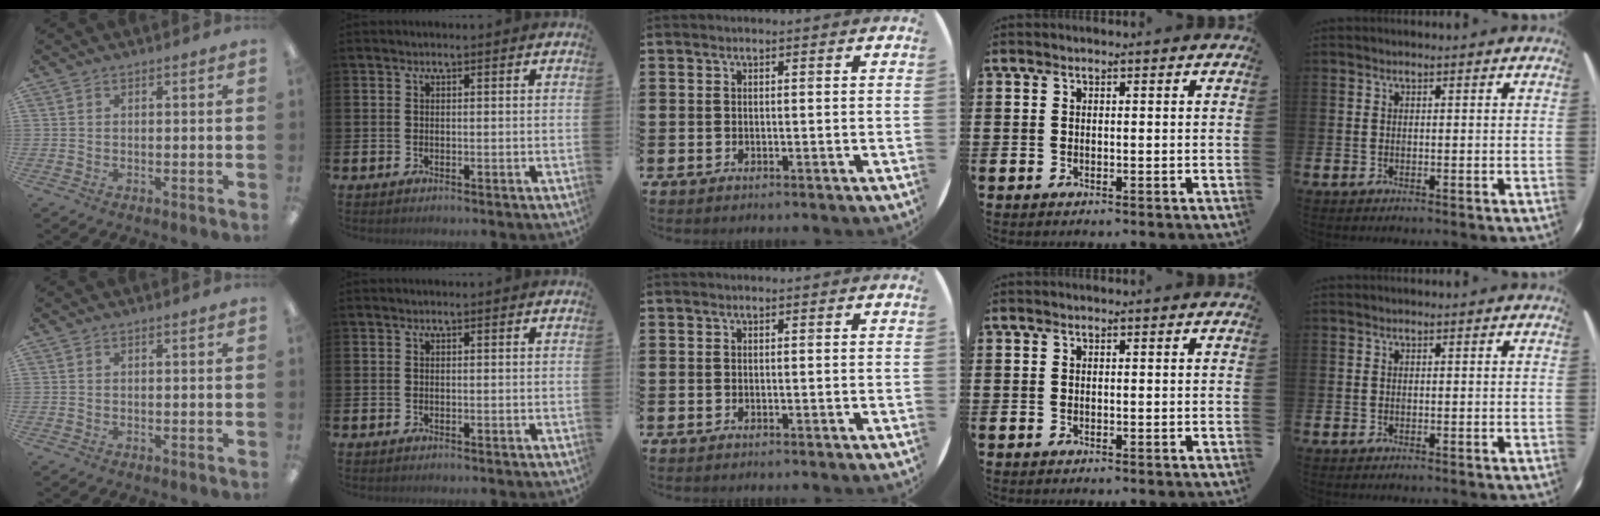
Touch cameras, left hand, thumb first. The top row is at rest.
{}